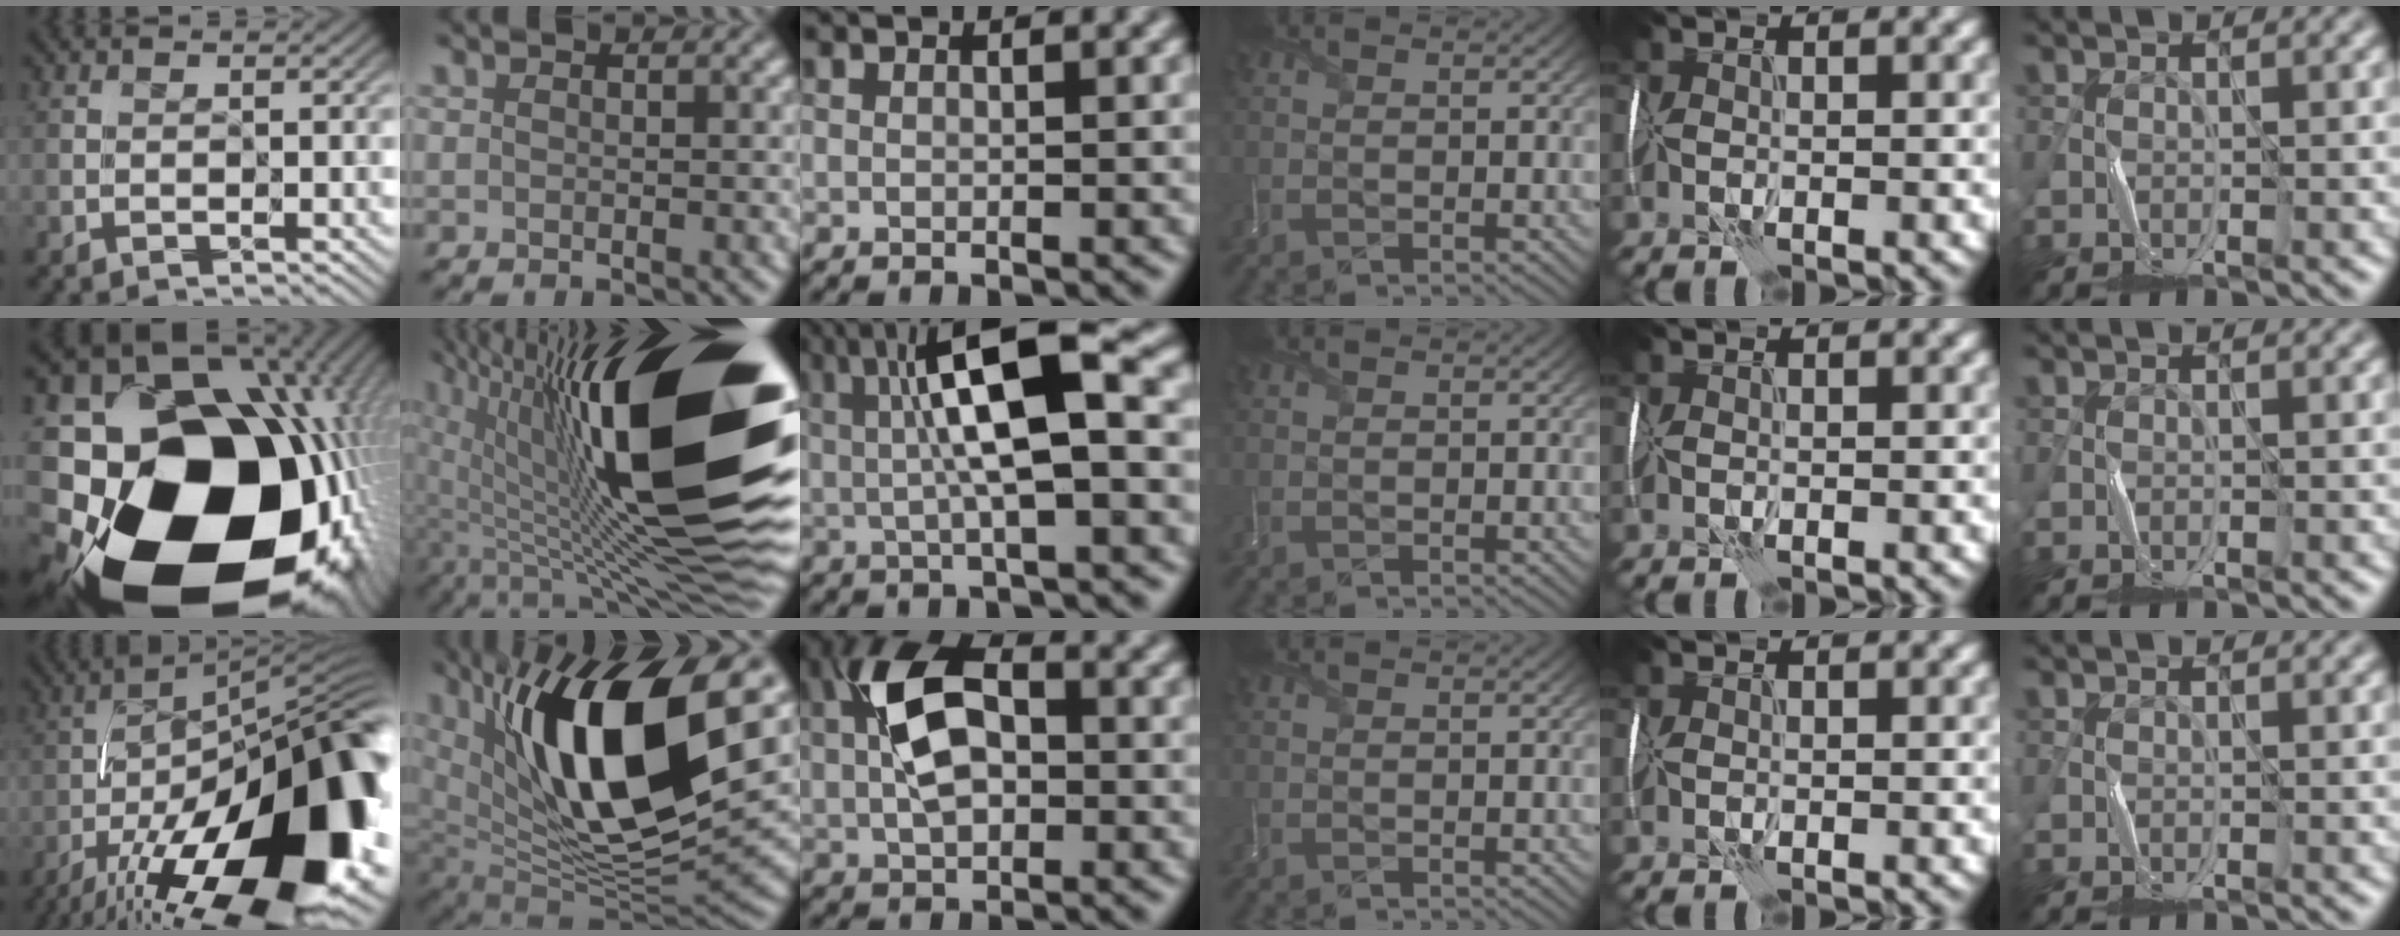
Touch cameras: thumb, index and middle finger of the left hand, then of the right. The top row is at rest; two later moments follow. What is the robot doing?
{"motion": "wrap", "object": "ribbon"}